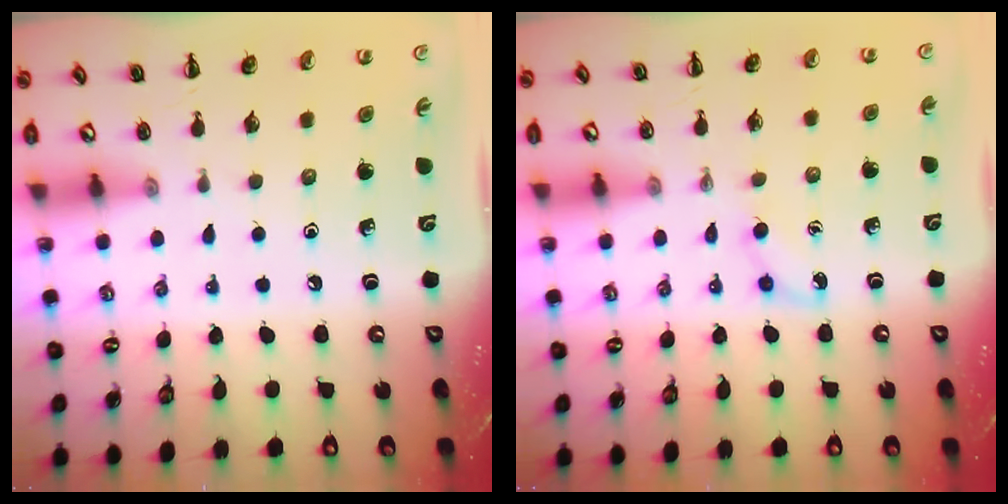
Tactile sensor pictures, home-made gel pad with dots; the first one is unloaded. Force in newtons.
{"total": 3.1, "press": 2.9, "slide": 1.1}